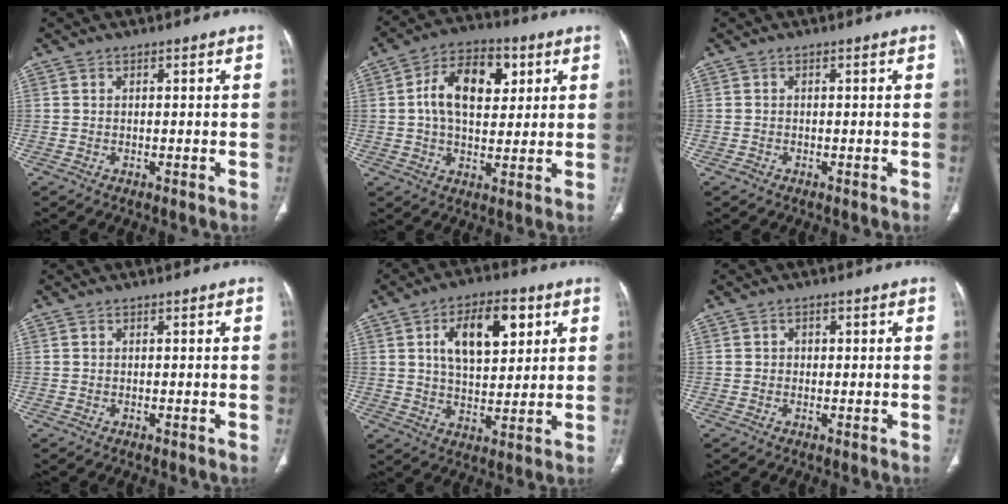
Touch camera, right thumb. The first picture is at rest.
{"total": 13.4, "force": [3.2, 8.1, 10.1], "torque": [-0.146, 0.005, 0.046]}
{"total": 0.7, "force": [-0.4, 0.5, 0.1], "torque": [-0.004, 0.001, -0.011]}
{"total": 0.0}
{"total": 13.5, "force": [4.7, 7.1, 10.5], "torque": [-0.139, -0.008, 0.080]}
{"total": 1.3, "force": [0.2, 1.1, 0.6], "torque": [-0.002, 0.003, 0.000]}